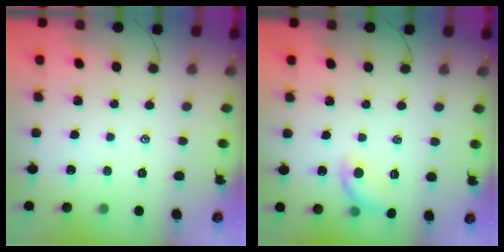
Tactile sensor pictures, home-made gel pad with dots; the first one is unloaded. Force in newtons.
{"total": 8.8, "press": 8.7, "slide": 1.3}